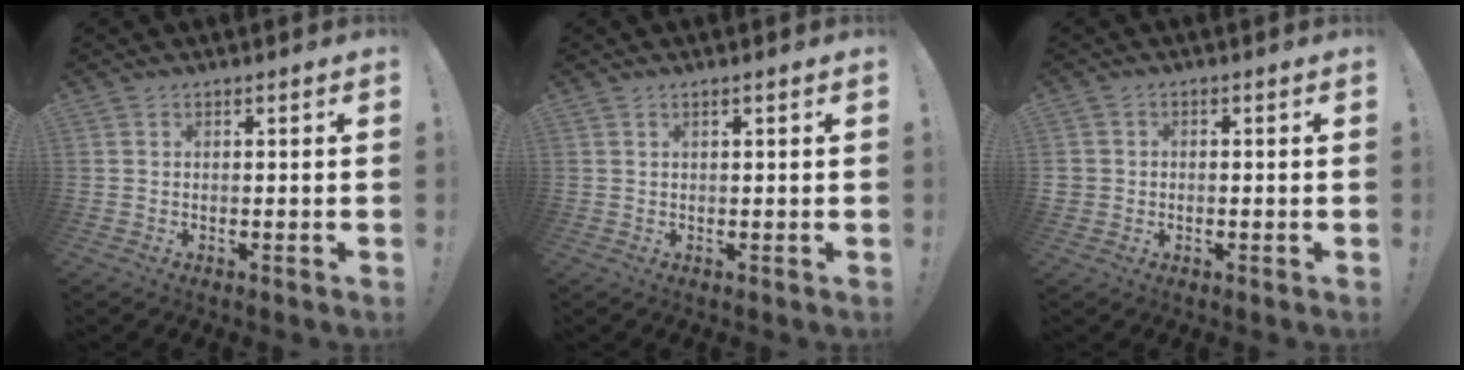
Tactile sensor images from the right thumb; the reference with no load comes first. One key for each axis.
{"total": 1.2, "fx": 0.6, "fy": 0.0, "fz": 1.1, "tx": -0.023, "ty": 0.002, "tz": 0.009}
{"total": 2.2, "fx": -0.7, "fy": 2.0, "fz": 0.4, "tx": -0.009, "ty": 0.007, "tz": -0.011}